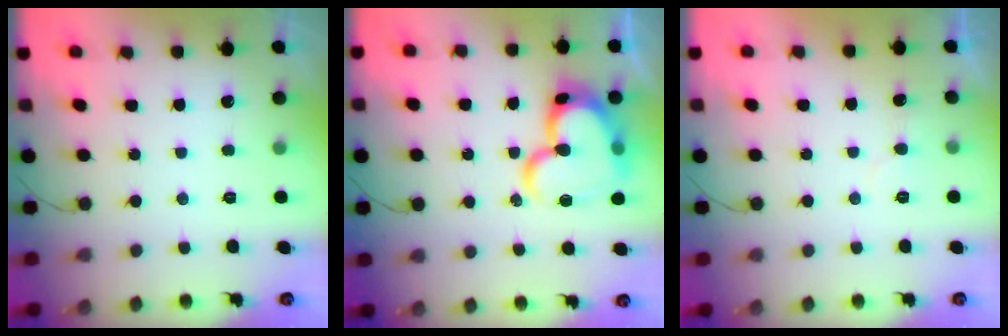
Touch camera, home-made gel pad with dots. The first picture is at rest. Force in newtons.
{"total": 21.8, "press": 21.7, "slide": 2.5}
{"total": 5.3, "press": 5.3, "slide": 0.3}